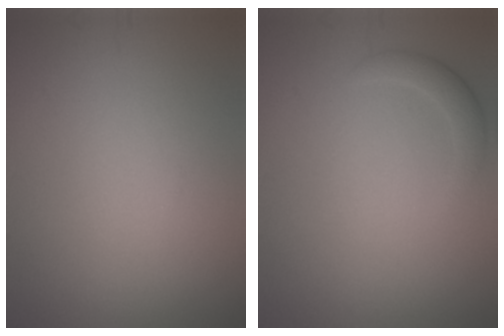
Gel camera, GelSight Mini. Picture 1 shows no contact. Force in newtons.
{"total": 1.6, "press": 1.6, "slide": 0.1}